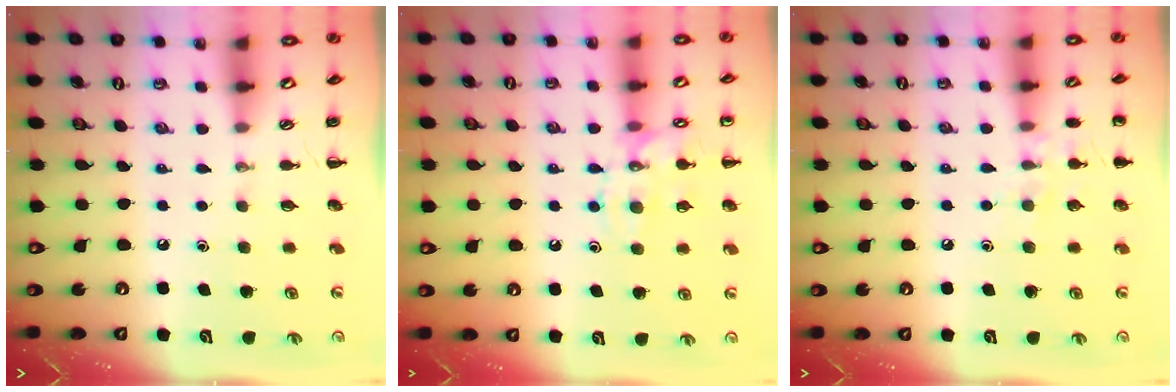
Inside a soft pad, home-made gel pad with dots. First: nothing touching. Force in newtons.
{"total": 12.3, "press": 12.3, "slide": 0.7}
{"total": 8.1, "press": 7.8, "slide": 2.1}